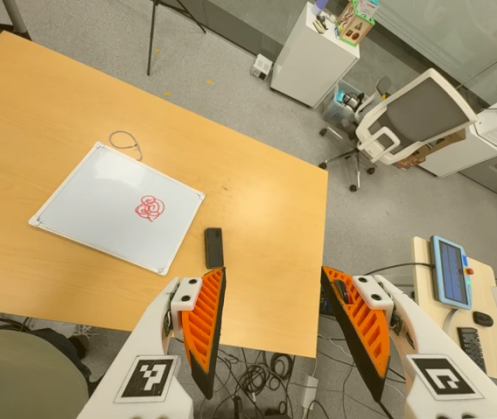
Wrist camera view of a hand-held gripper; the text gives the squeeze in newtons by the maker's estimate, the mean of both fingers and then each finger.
{"total": 0.0}